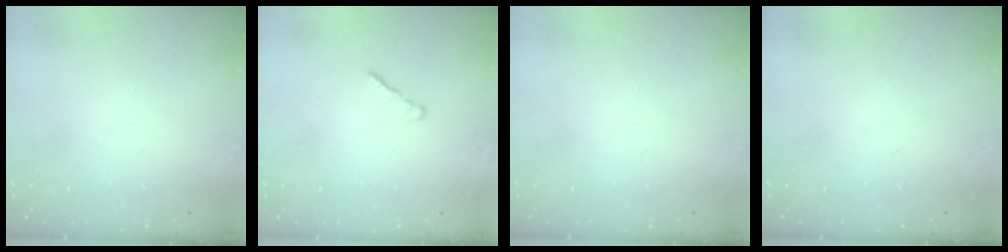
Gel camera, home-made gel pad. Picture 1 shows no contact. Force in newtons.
{"total": 1.4, "press": 1.3, "slide": 0.5}
{"total": 0.0}
{"total": 0.0}